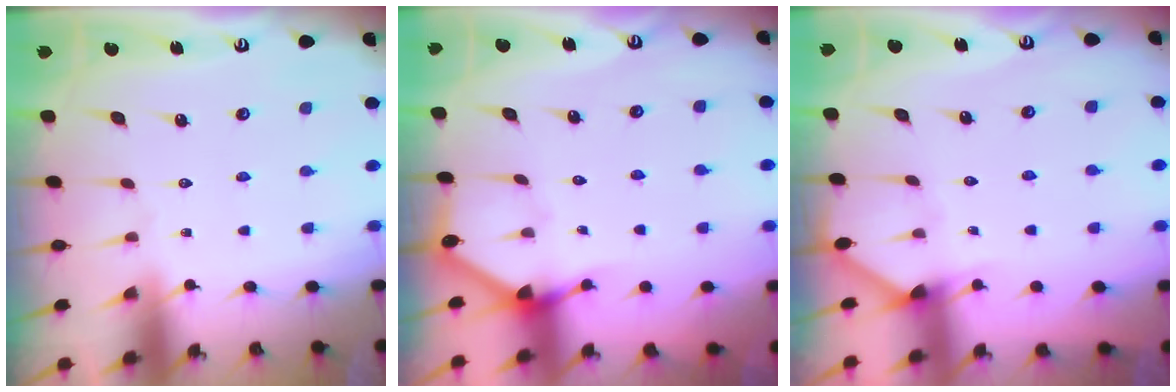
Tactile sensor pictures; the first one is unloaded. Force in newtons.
{"total": 2.5, "press": 2.5, "slide": 0.2}
{"total": 3.4, "press": 3.3, "slide": 0.4}